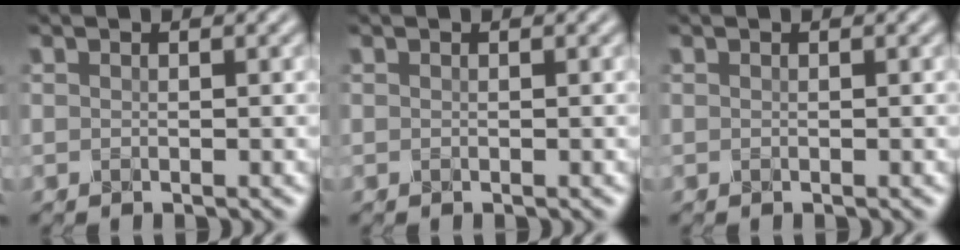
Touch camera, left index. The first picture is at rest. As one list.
[{"total": 0.0}, {"total": 0.0}]